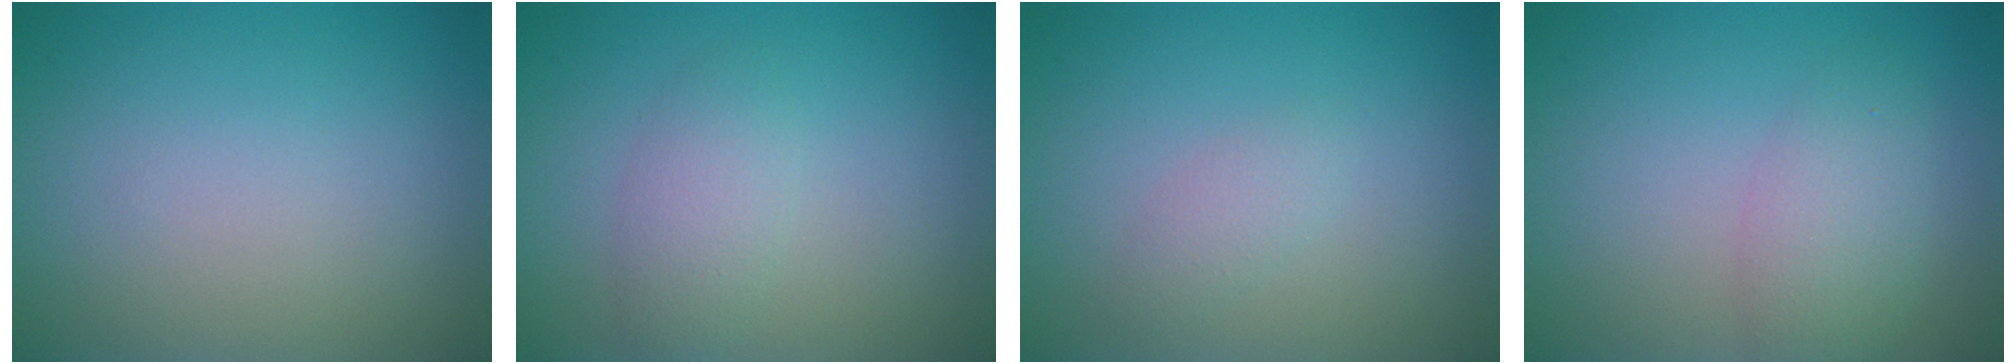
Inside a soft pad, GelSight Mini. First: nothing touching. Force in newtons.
{"total": 2.2, "press": 2.2, "slide": 0.1}
{"total": 1.3, "press": 1.3, "slide": 0.1}
{"total": 3.0, "press": 3.0, "slide": 0.0}